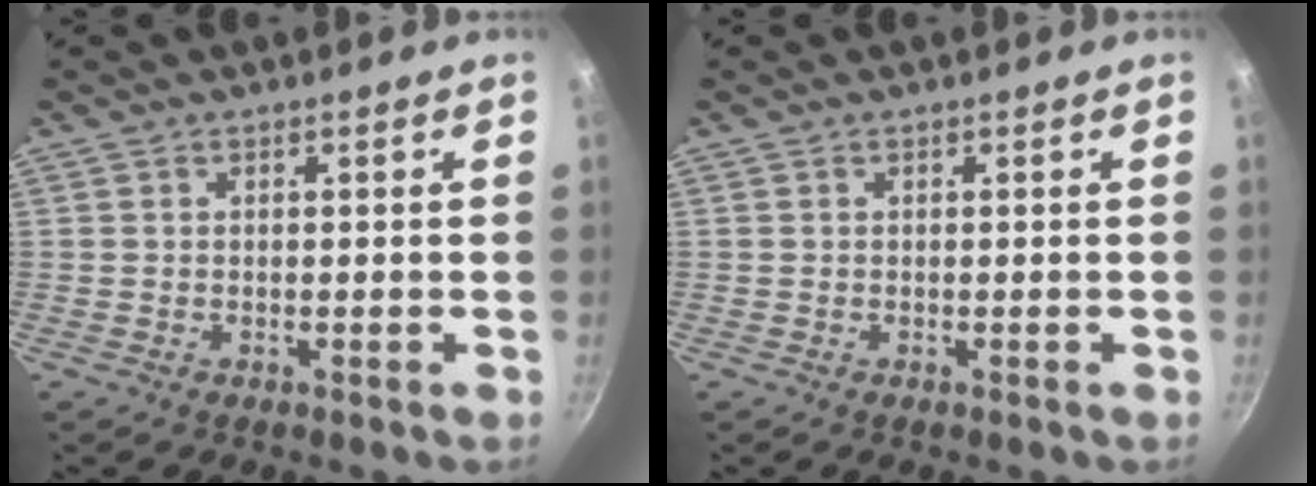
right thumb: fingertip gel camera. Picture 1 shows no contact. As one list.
[{"total": 0.0}]